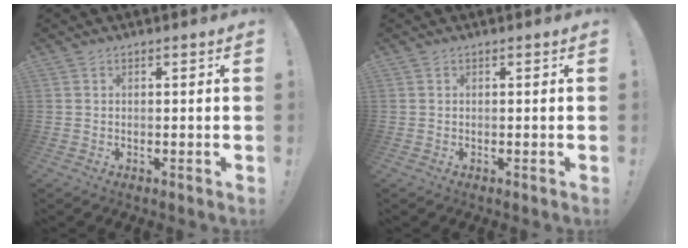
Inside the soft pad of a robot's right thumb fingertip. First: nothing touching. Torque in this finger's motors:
{"motor_torque": [0.00, 0.00, 0.00, 0.00, 0.00]}